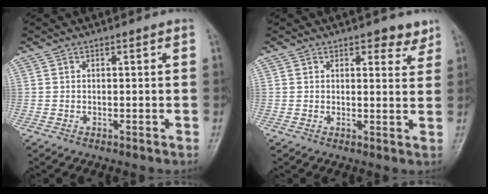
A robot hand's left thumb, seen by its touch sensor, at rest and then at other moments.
{"total": 4.0, "force": [2.8, 1.9, 2.0], "torque": [0.000, -0.015, 0.034]}